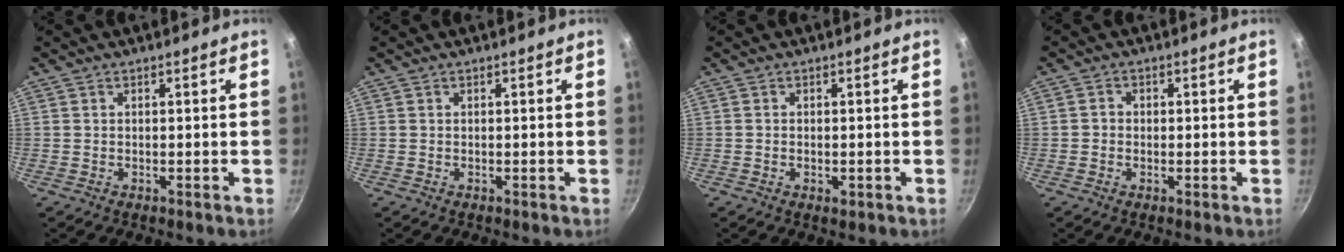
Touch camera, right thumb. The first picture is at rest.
{"total": 0.0}
{"total": 1.4, "force": [-0.4, 0.8, 1.1], "torque": [-0.016, -0.003, -0.006]}
{"total": 1.7, "force": [-0.3, 1.5, 0.7], "torque": [-0.008, 0.005, -0.009]}